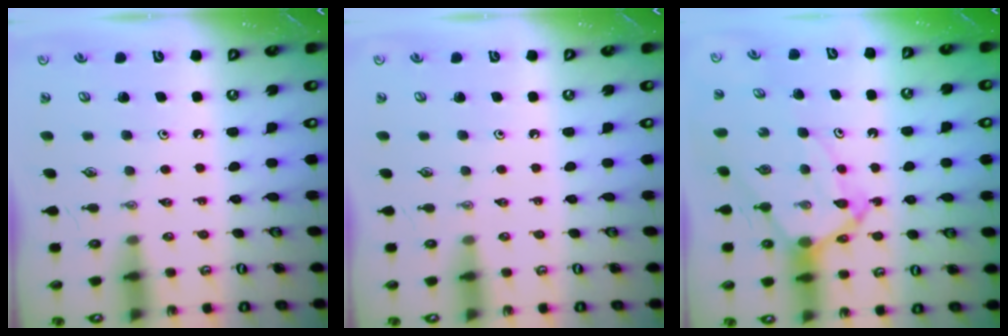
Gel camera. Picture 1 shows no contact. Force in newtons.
{"total": 0.0}
{"total": 9.2, "press": 9.2, "slide": 0.8}